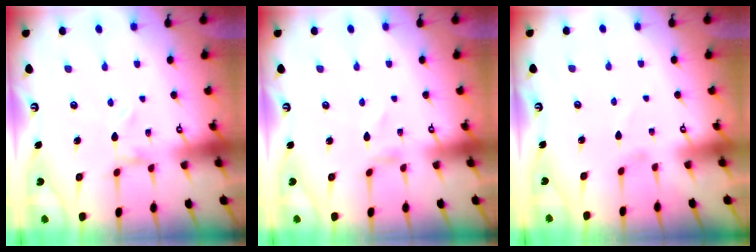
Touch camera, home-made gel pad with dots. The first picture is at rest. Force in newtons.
{"total": 0.8, "press": 0.8, "slide": 0.1}
{"total": 1.0, "press": 1.0, "slide": 0.1}